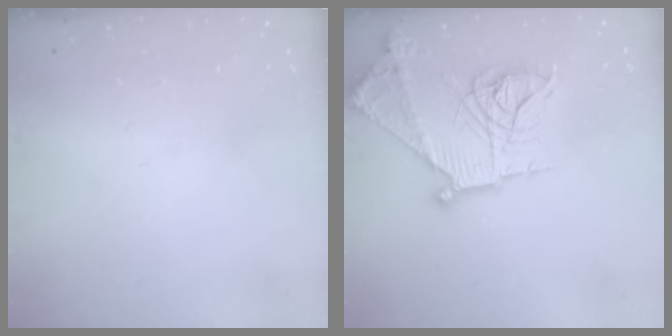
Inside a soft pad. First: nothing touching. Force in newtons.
{"total": 22.2, "press": 22.1, "slide": 2.3}